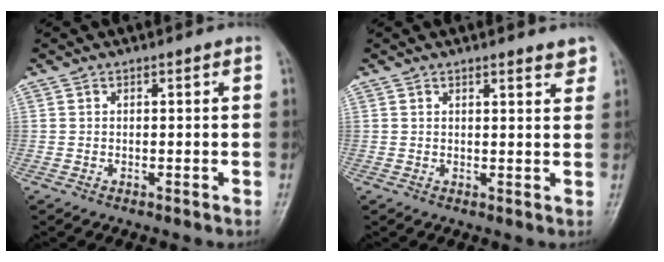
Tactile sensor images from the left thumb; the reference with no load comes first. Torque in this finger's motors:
{"motor_torque": [-0.14, -0.17, -0.28, -0.34, 0.08]}